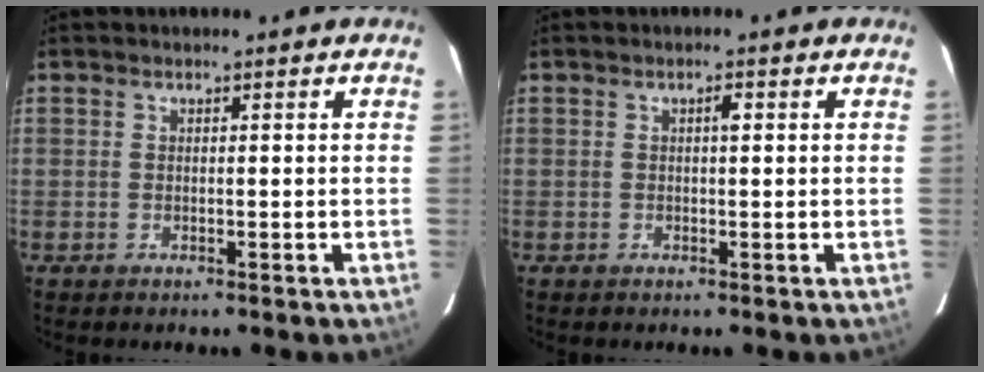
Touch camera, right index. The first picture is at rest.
{"total": 1.0, "force": [0.2, 0.2, 1.0], "torque": [-0.018, 0.003, 0.002]}